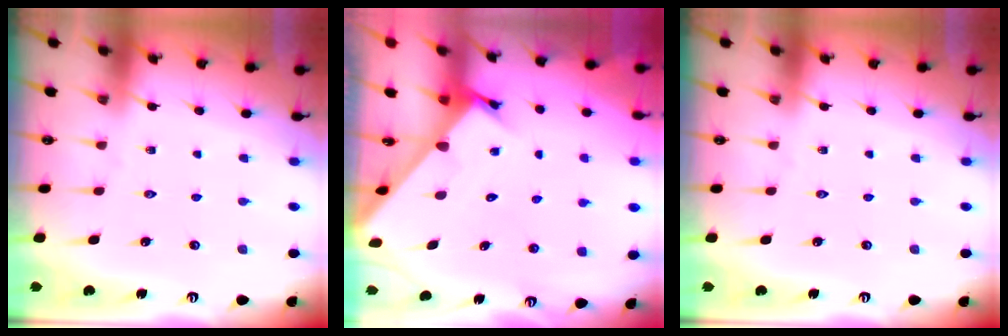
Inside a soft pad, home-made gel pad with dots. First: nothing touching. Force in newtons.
{"total": 2.1, "press": 2.1, "slide": 0.1}
{"total": 0.0}